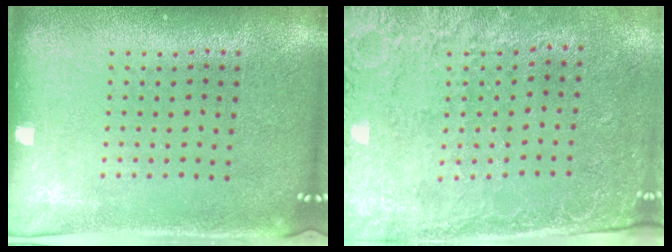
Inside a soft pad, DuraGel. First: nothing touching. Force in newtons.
{"total": 2.7, "press": 2.2, "slide": 1.5}